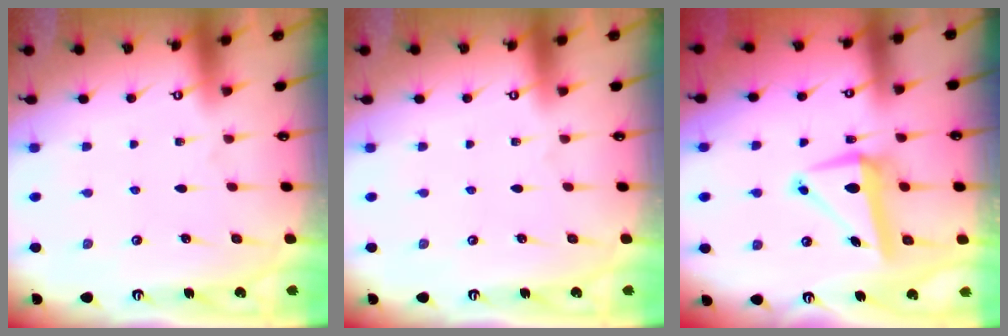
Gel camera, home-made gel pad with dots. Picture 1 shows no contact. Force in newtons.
{"total": 0.0}
{"total": 8.8, "press": 8.7, "slide": 1.5}